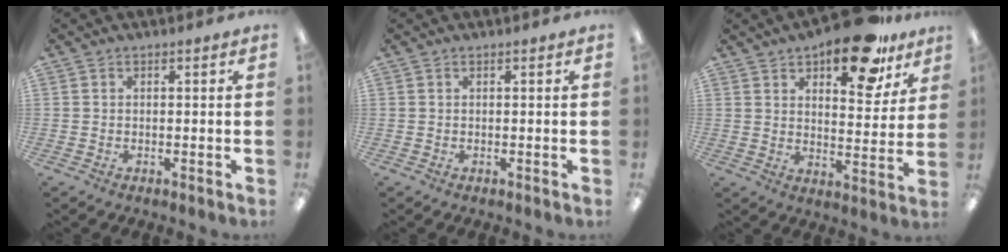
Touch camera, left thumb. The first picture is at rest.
{"total": 0.0}
{"total": 17.5, "force": [11.8, 7.4, 10.6], "torque": [-0.138, -0.062, 0.193]}